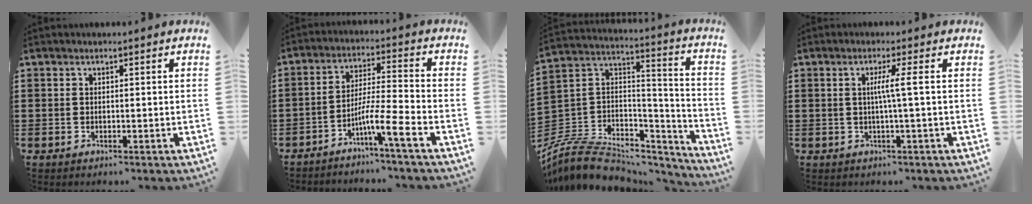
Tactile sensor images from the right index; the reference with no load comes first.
{"total": 7.3, "force": [-4.6, 0.0, 5.7], "torque": [-0.110, -0.007, -0.089]}
{"total": 8.5, "force": [-6.5, 4.5, 3.0], "torque": [-0.068, 0.012, -0.125]}
{"total": 3.4, "force": [0.1, -0.5, 3.3], "torque": [-0.062, -0.004, -0.004]}